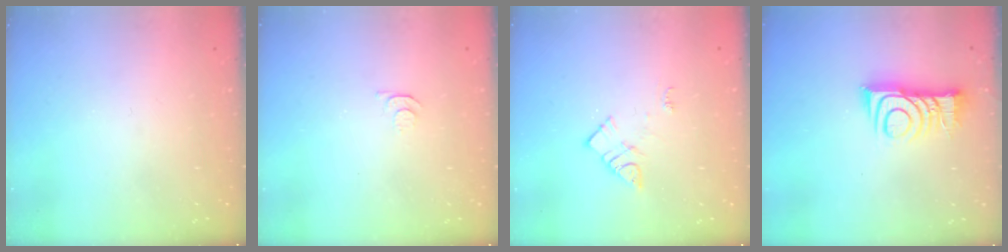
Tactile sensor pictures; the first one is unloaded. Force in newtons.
{"total": 3.8, "press": 3.7, "slide": 0.7}
{"total": 8.3, "press": 8.2, "slide": 0.5}
{"total": 10.3, "press": 10.3, "slide": 0.4}